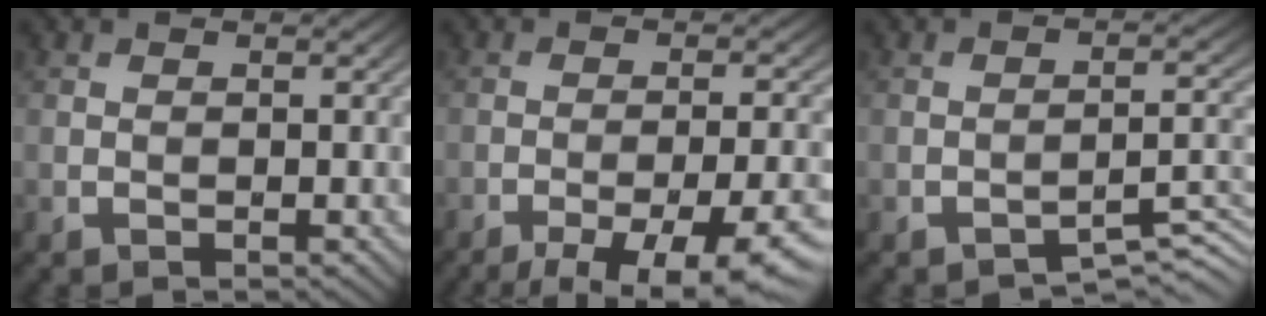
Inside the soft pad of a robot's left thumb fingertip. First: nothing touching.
{"total": 13.8, "force": [-9.9, 3.7, 8.9], "torque": [-0.120, -0.007, -0.121]}
{"total": 4.0, "force": [-3.4, 0.7, 2.0], "torque": [-0.022, 0.011, -0.052]}